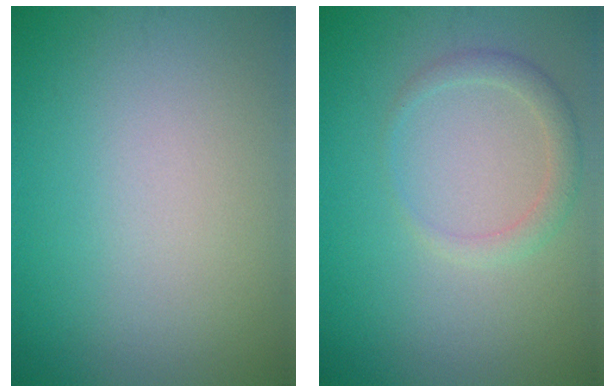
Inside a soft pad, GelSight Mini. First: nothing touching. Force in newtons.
{"total": 1.9, "press": 1.9, "slide": 0.1}